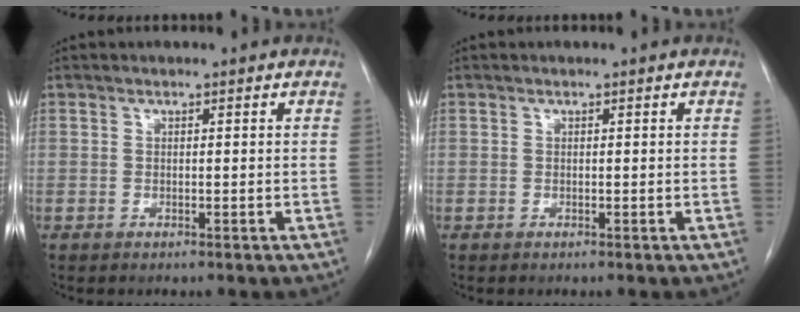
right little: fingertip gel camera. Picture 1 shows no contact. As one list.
[{"total": 0.0}]